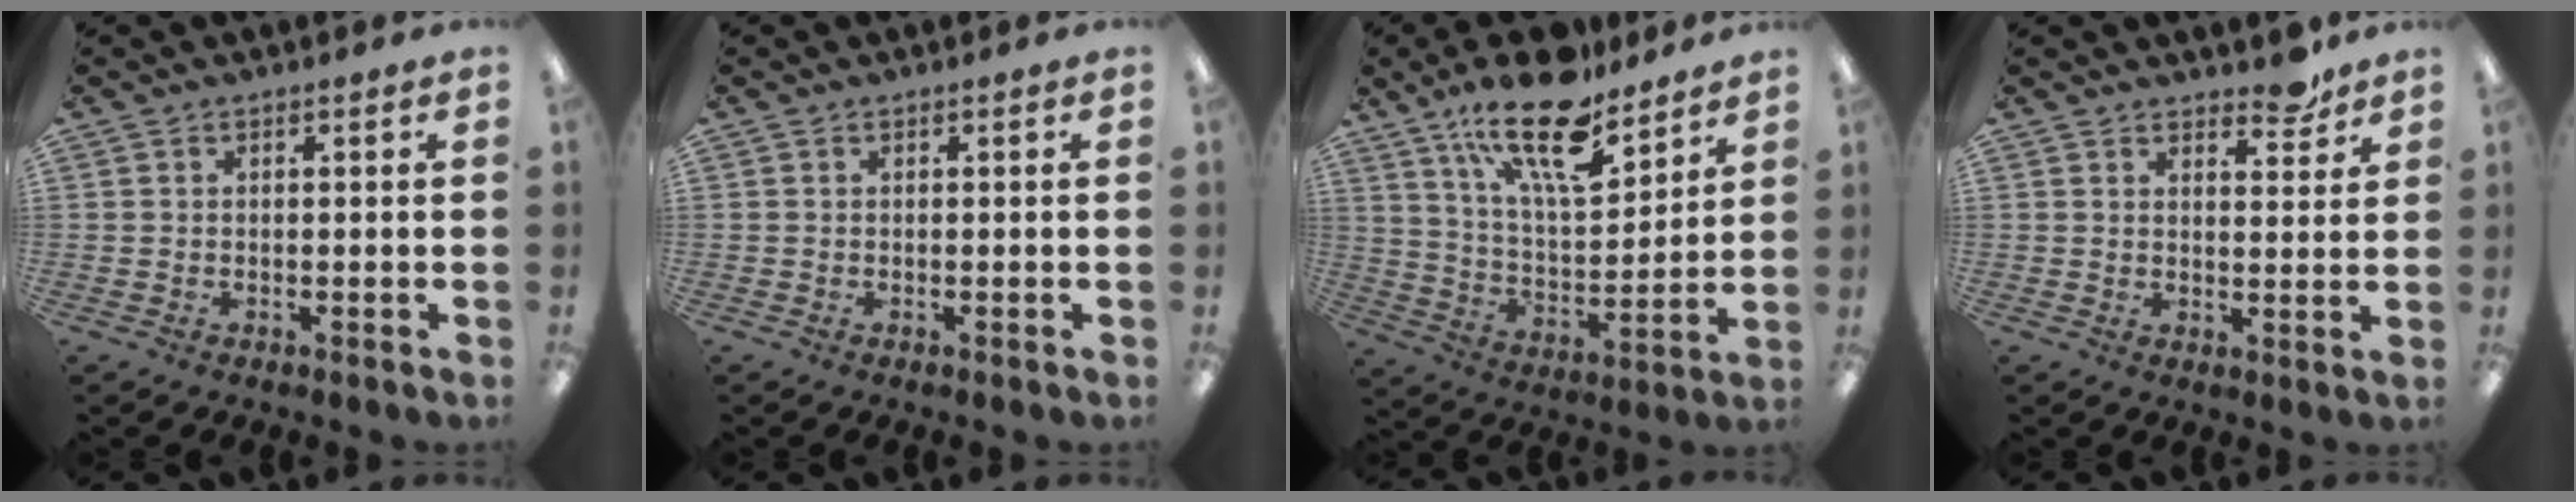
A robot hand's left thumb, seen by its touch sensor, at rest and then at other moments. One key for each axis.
{"total": 0.0}
{"total": 20.0, "fx": 14.0, "fy": 7.2, "fz": 12.3, "tx": -0.200, "ty": -0.084, "tz": 0.237}
{"total": 5.8, "fx": 4.8, "fy": 2.2, "fz": 2.4, "tx": -0.009, "ty": -0.034, "tz": 0.079}